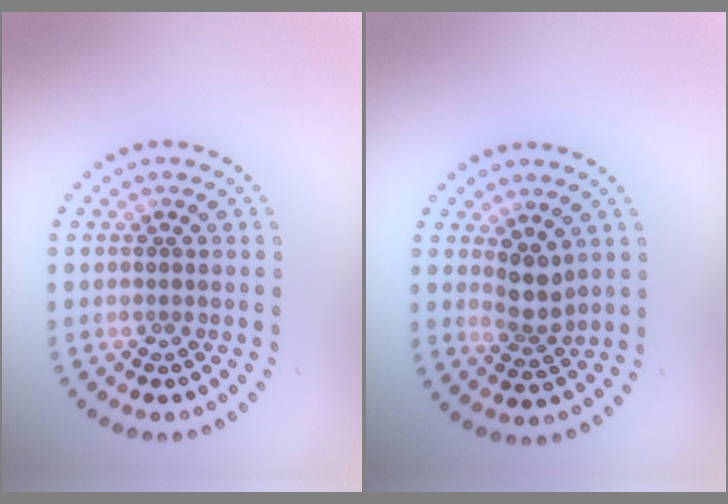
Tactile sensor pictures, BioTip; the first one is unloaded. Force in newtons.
{"total": 2.5, "press": 2.1, "slide": 1.4}